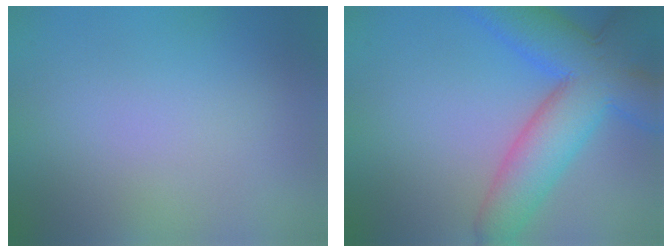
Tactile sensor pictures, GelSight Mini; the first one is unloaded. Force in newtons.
{"total": 8.0, "press": 8.0, "slide": 0.4}